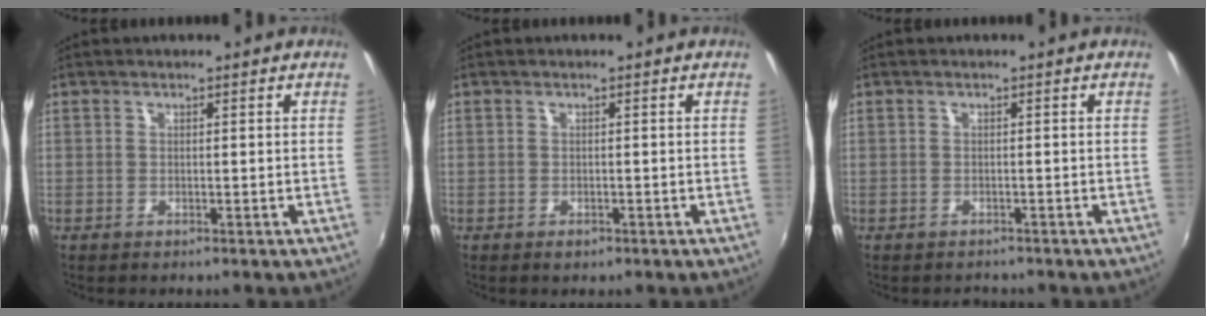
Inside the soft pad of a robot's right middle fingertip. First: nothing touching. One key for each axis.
{"total": 1.0, "fx": -0.7, "fy": 0.6, "fz": 0.5, "tx": -0.009, "ty": -0.002, "tz": -0.009}
{"total": 1.7, "fx": -1.5, "fy": 0.7, "fz": 0.1, "tx": -0.006, "ty": -0.007, "tz": -0.021}